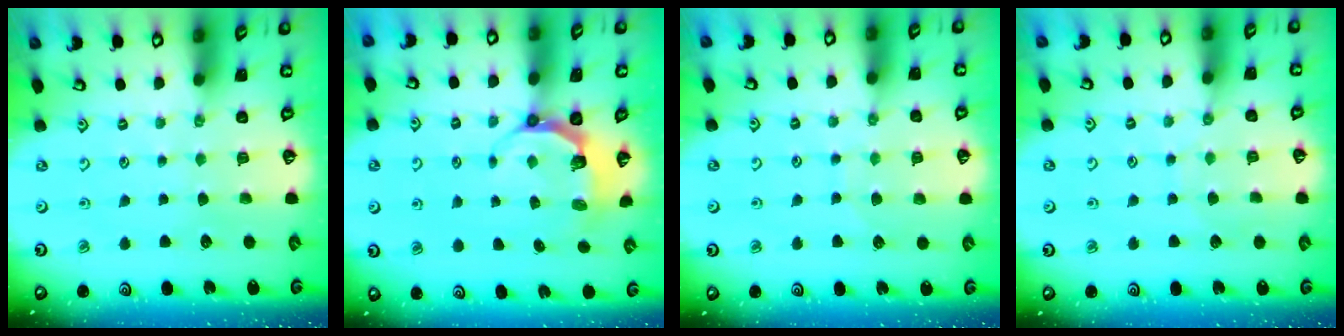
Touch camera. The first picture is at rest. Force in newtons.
{"total": 5.6, "press": 4.5, "slide": 3.3}
{"total": 6.8, "press": 6.7, "slide": 0.4}
{"total": 5.1, "press": 5.0, "slide": 0.6}